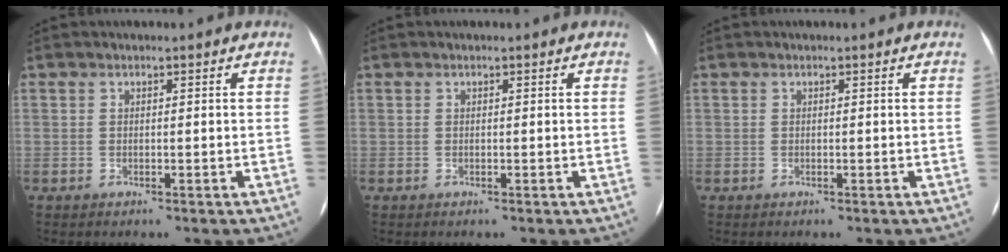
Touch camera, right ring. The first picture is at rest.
{"total": 0.0}
{"total": 0.0}